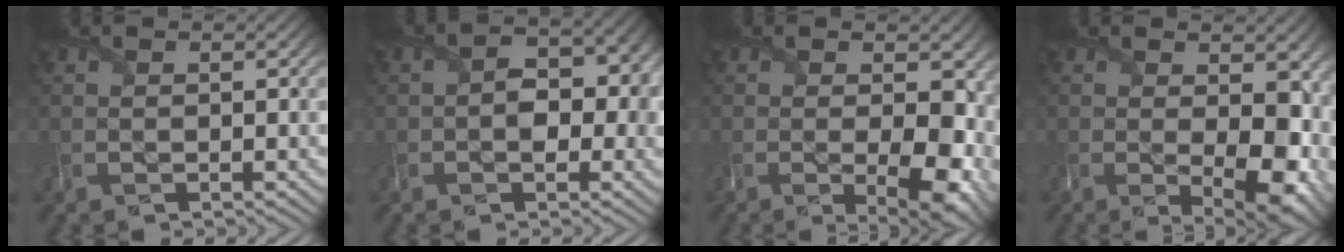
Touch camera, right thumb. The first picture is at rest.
{"total": 4.4, "force": [-0.7, 2.9, 3.2], "torque": [-0.044, -0.006, -0.013]}
{"total": 10.6, "force": [-1.9, 5.1, 9.1], "torque": [-0.124, -0.019, -0.019]}
{"total": 11.3, "force": [-1.0, 6.0, 9.6], "torque": [-0.133, -0.024, 0.002]}